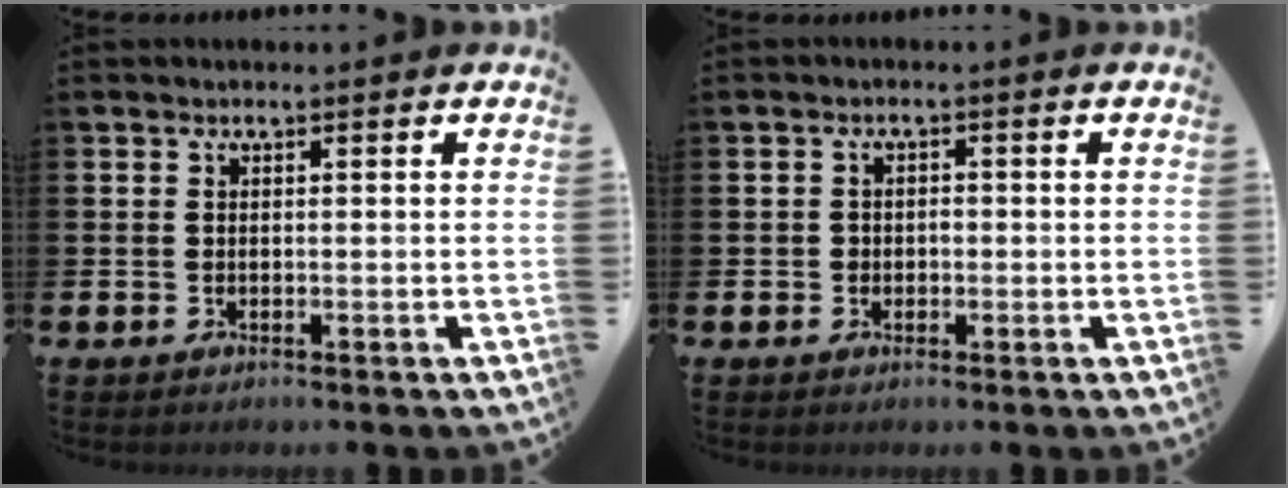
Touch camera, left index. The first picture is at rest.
{"total": 1.3, "force": [-0.2, 1.1, 0.5], "torque": [-0.011, 0.007, -0.006]}